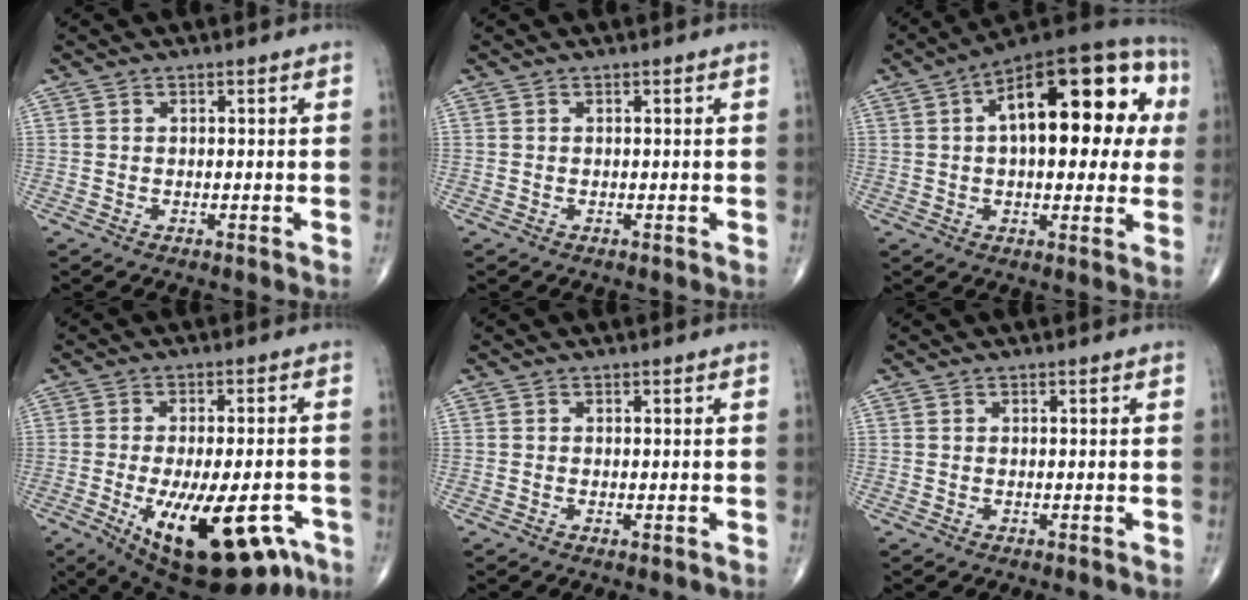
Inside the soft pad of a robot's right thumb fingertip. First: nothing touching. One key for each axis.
{"total": 0.0}
{"total": 24.1, "fx": 5.2, "fy": 11.0, "fz": 20.8, "tx": -0.275, "ty": 0.036, "tz": 0.067}
{"total": 21.0, "fx": -9.2, "fy": 8.6, "fz": 16.8, "tx": -0.218, "ty": 0.003, "tz": -0.118}
{"total": 0.5, "fx": -0.2, "fy": 0.1, "fz": 0.5, "tx": -0.010, "ty": -0.003, "tz": -0.004}
{"total": 0.0}